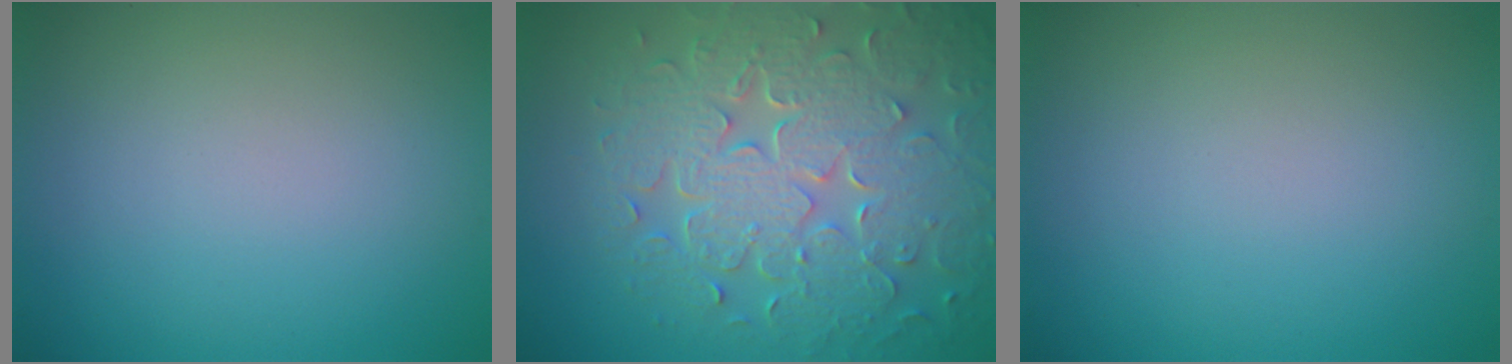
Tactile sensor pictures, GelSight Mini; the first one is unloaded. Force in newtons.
{"total": 8.7, "press": 6.3, "slide": 6.0}
{"total": 0.0}